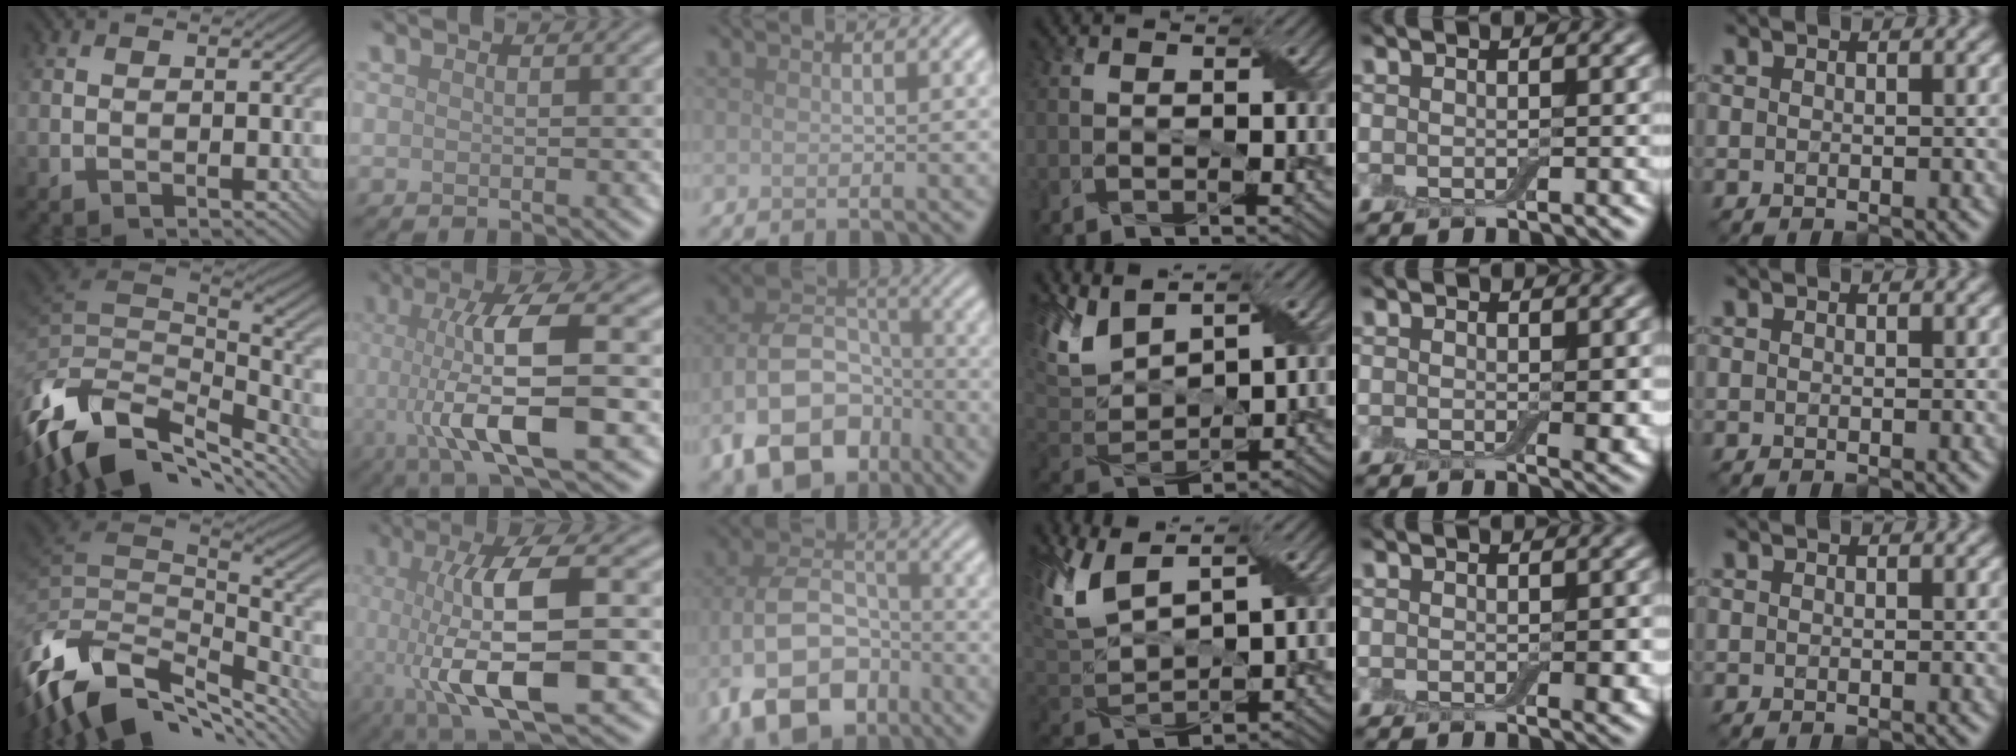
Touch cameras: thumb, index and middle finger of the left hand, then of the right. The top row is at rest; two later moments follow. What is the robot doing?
{"motion": "wrap", "object": "adhesive wrap"}